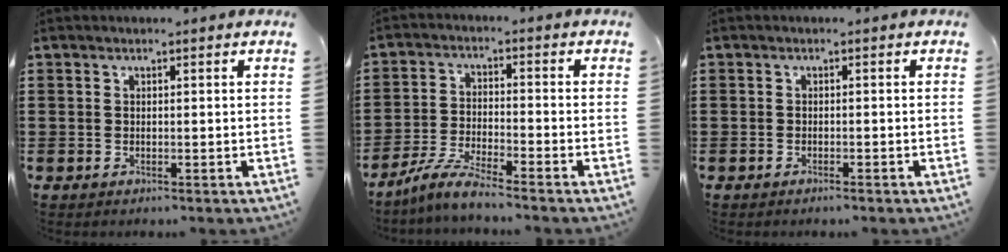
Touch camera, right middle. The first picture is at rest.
{"total": 5.4, "force": [-4.8, -0.2, 2.5], "torque": [-0.071, -0.018, -0.096]}
{"total": 0.7, "force": [-0.6, 0.0, 0.3], "torque": [-0.008, -0.003, -0.012]}